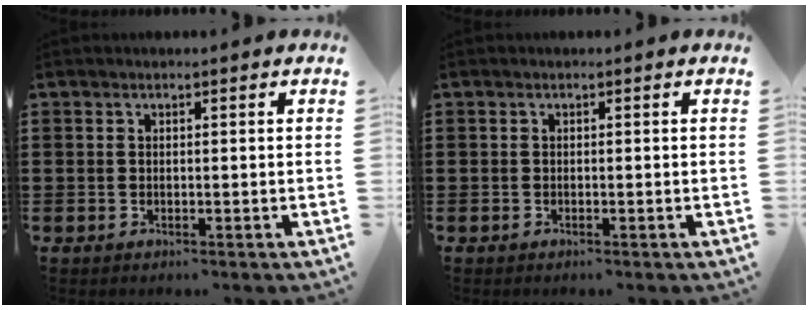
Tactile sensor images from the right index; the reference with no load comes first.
{"total": 0.0}